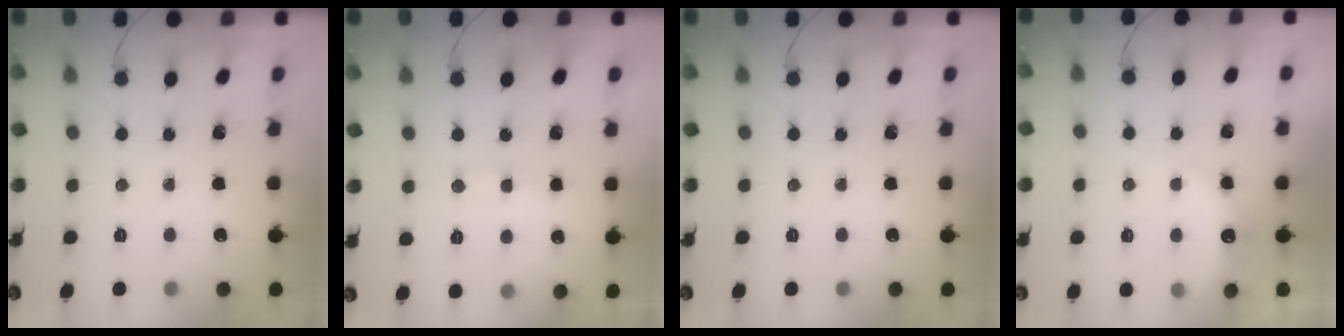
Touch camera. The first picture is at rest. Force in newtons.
{"total": 6.9, "press": 6.7, "slide": 1.4}
{"total": 0.0}
{"total": 7.5, "press": 7.4, "slide": 1.5}